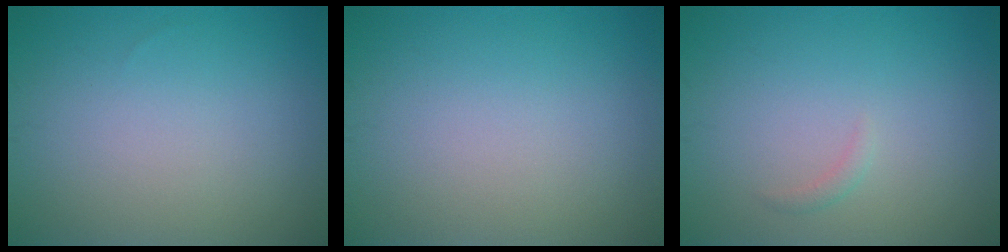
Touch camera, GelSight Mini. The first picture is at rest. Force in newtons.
{"total": 0.0}
{"total": 0.7, "press": 0.7, "slide": 0.1}